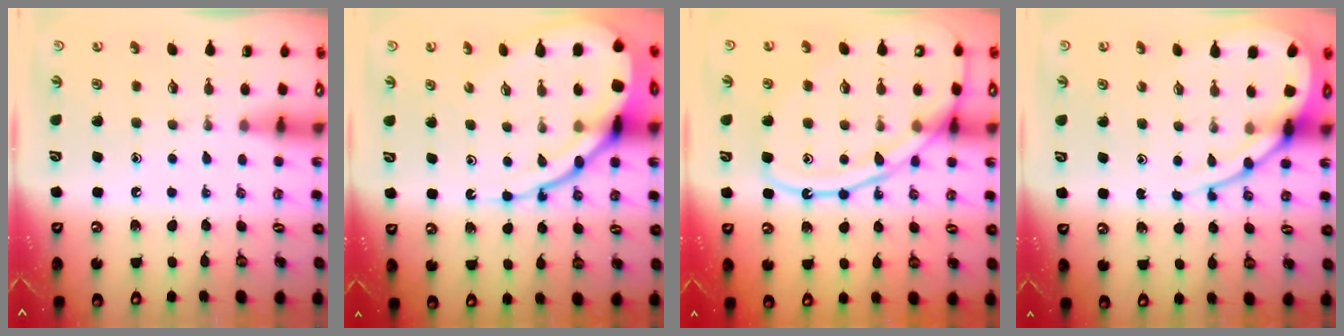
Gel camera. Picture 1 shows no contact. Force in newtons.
{"total": 15.9, "press": 15.9, "slide": 1.1}
{"total": 14.5, "press": 14.4, "slide": 1.2}
{"total": 10.4, "press": 10.4, "slide": 1.0}